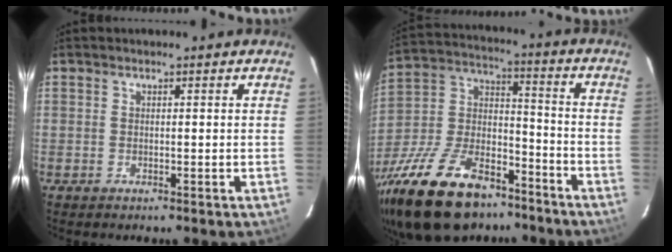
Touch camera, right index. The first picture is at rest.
{"total": 28.0, "force": [-19.3, 13.1, 15.4], "torque": [-0.325, -0.004, -0.315]}